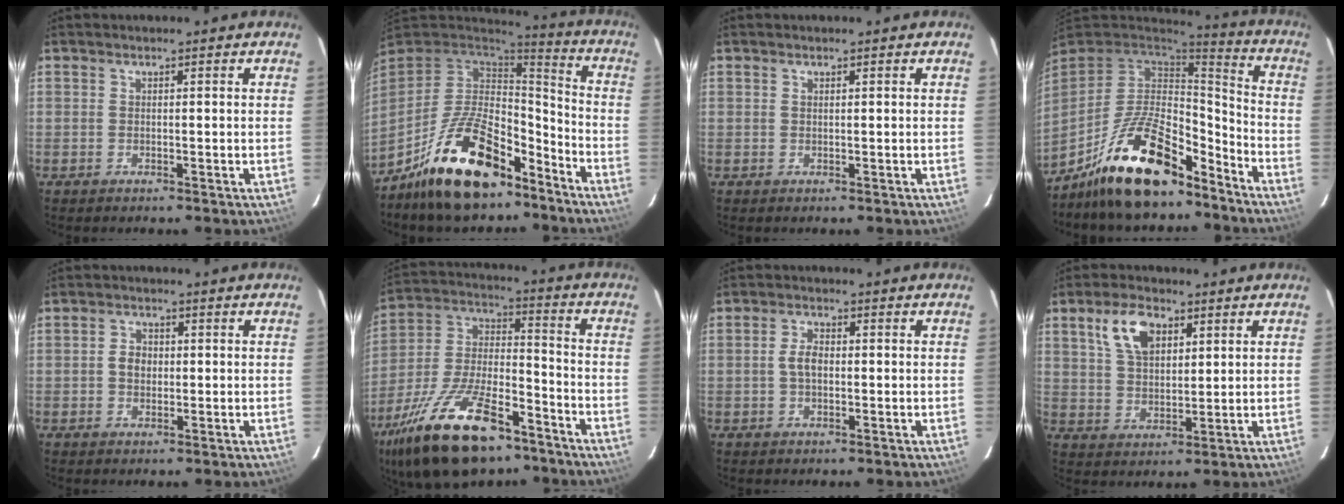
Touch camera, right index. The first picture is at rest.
{"total": 20.2, "force": [-12.9, 8.9, 12.7], "torque": [-0.252, 0.005, -0.217]}
{"total": 0.0}
{"total": 19.7, "force": [-13.6, 7.2, 12.3], "torque": [-0.247, -0.001, -0.235]}
{"total": 3.0, "force": [0.0, 2.4, 1.8], "torque": [-0.032, 0.008, 0.000]}
{"total": 24.2, "force": [-15.4, 9.8, 16.0], "torque": [-0.321, -0.011, -0.262]}
{"total": 3.4, "force": [-0.2, 2.0, 2.8], "torque": [-0.056, 0.006, -0.001]}
{"total": 8.8, "force": [4.3, 4.7, 6.1], "torque": [-0.119, 0.018, 0.082]}